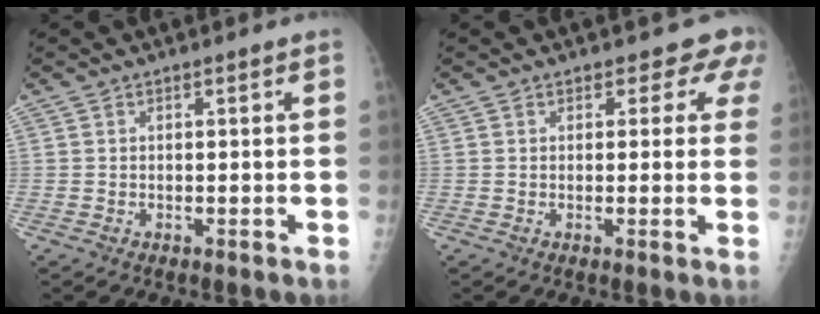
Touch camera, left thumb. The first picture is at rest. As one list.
[{"total": 4.5, "force": [3.6, 2.6, 0.9], "torque": [0.030, -0.015, 0.023]}]